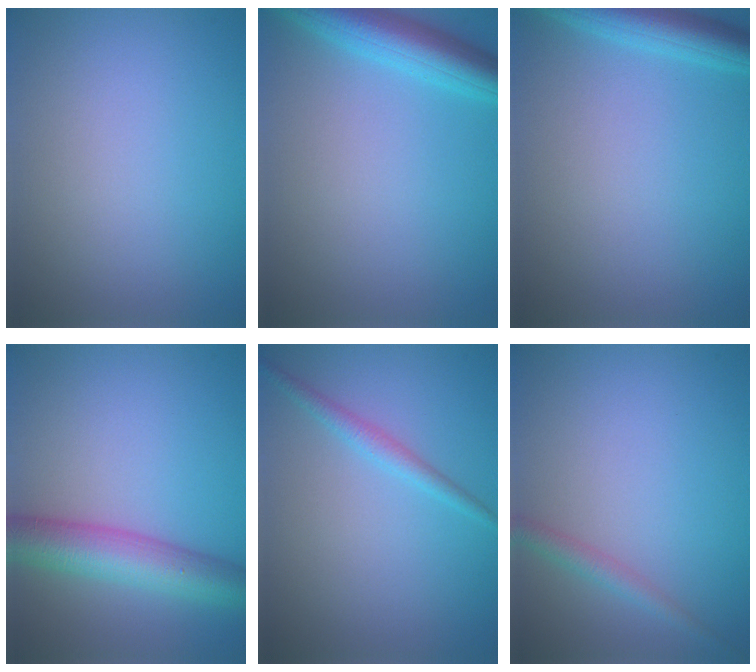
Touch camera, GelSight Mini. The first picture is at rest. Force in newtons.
{"total": 5.3, "press": 5.3, "slide": 0.2}
{"total": 4.2, "press": 4.2, "slide": 0.2}
{"total": 6.3, "press": 6.3, "slide": 0.2}
{"total": 1.5, "press": 1.5, "slide": 0.0}
{"total": 1.7, "press": 1.7, "slide": 0.1}